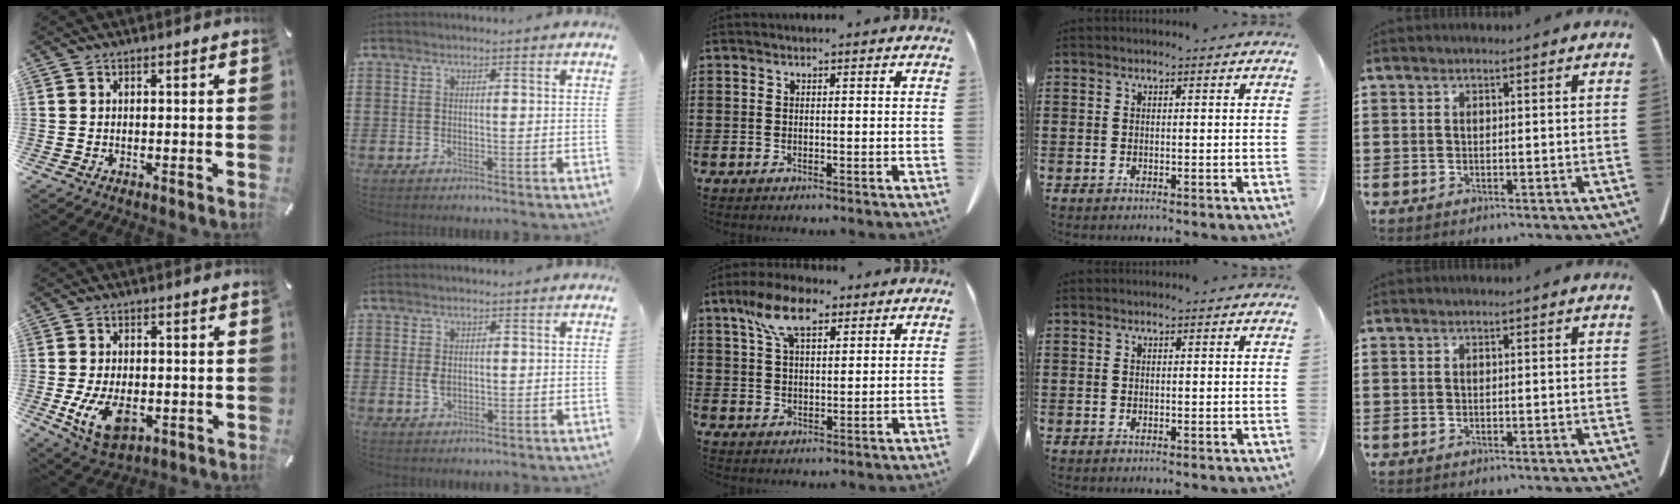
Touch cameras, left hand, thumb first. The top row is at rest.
{"thumb": {"total": 10.1, "force": [-2.4, 6.3, 7.5], "torque": [-0.156, -0.003, -0.039]}, "index": {"total": 1.9, "force": [0.2, 1.1, 1.5], "torque": [-0.040, 0.001, 0.002]}, "middle": {"total": 8.2, "force": [5.0, 3.7, 5.3], "torque": [-0.119, 0.008, 0.091]}}